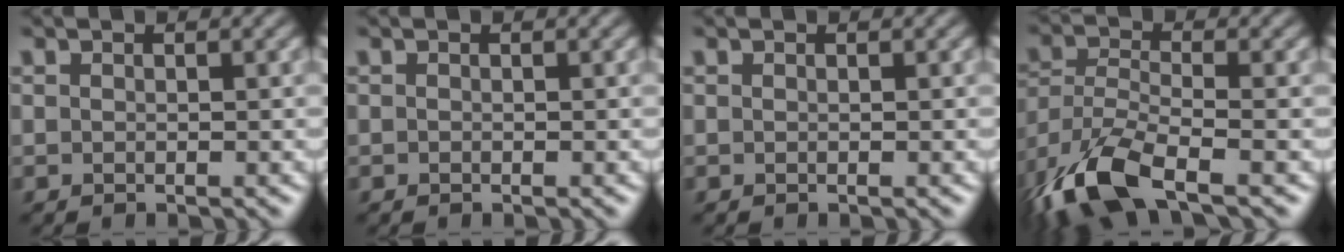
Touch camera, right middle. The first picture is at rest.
{"total": 0.0}
{"total": 0.0}
{"total": 9.7, "force": [-6.1, 3.2, 6.8], "torque": [-0.150, -0.016, -0.127]}